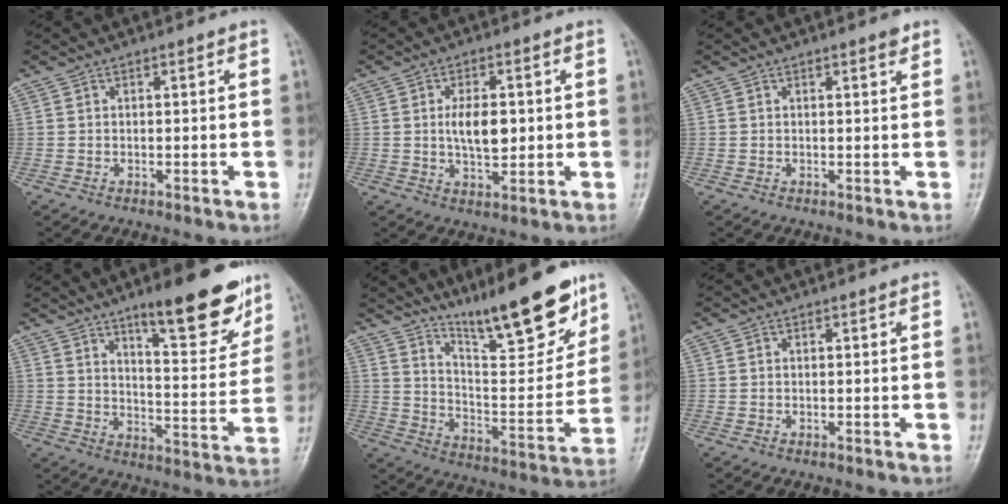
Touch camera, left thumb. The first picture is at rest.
{"total": 6.9, "force": [0.5, 3.6, 5.9], "torque": [-0.094, -0.006, 0.009]}
{"total": 1.1, "force": [0.8, 0.2, 0.8], "torque": [-0.010, -0.004, 0.010]}
{"total": 16.5, "force": [11.0, 4.4, 11.5], "torque": [-0.119, -0.069, 0.165]}
{"total": 19.1, "force": [14.0, 4.1, 12.3], "torque": [-0.144, -0.090, 0.233]}
{"total": 0.0}